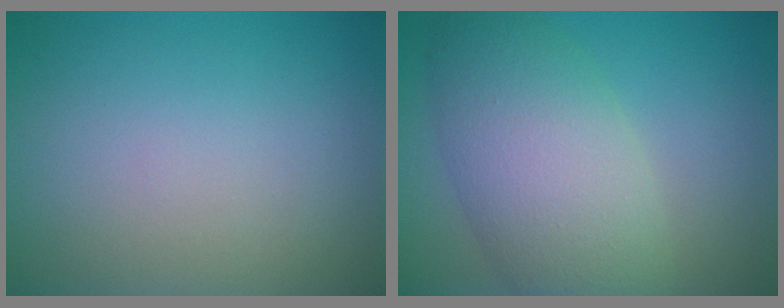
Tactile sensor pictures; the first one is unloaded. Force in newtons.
{"total": 8.1, "press": 8.1, "slide": 0.3}